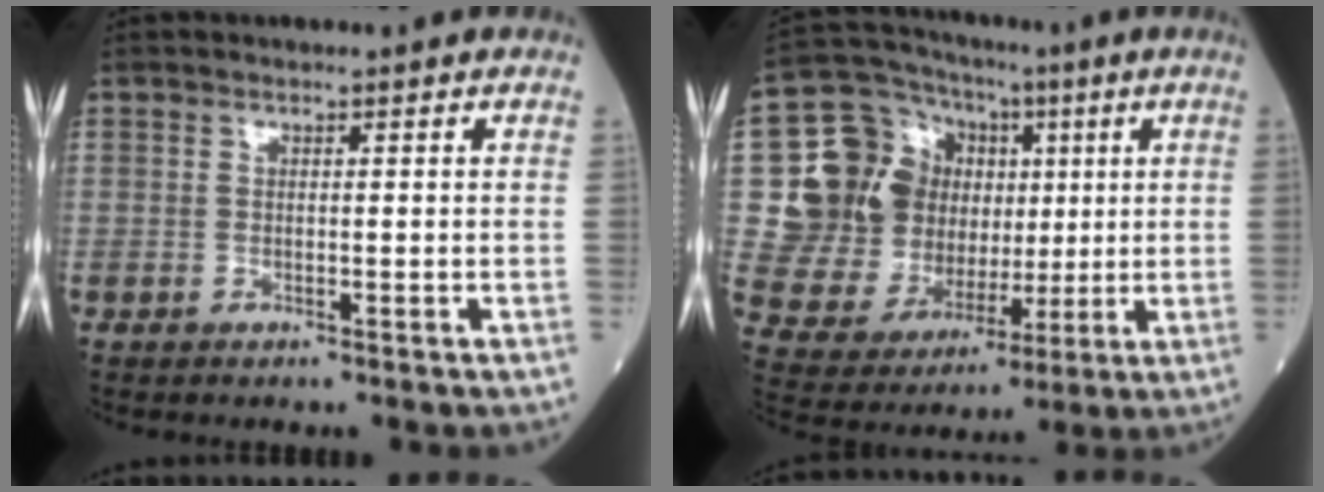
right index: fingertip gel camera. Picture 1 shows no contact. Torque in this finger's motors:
{"motor_torque": [0.33, 0.06, 0.10, 0.05]}